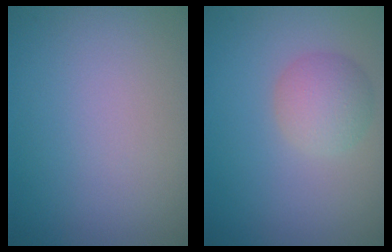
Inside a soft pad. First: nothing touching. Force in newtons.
{"total": 3.0, "press": 3.0, "slide": 0.1}